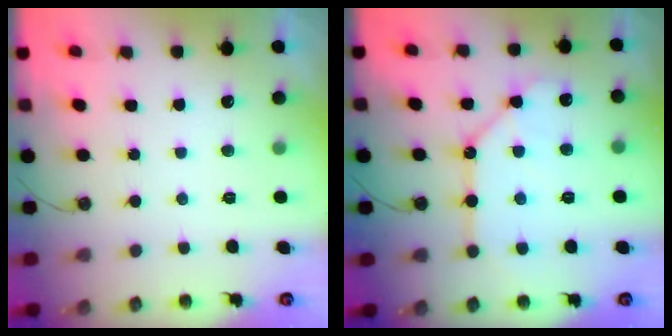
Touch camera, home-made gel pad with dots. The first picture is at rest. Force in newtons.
{"total": 10.7, "press": 10.6, "slide": 0.9}